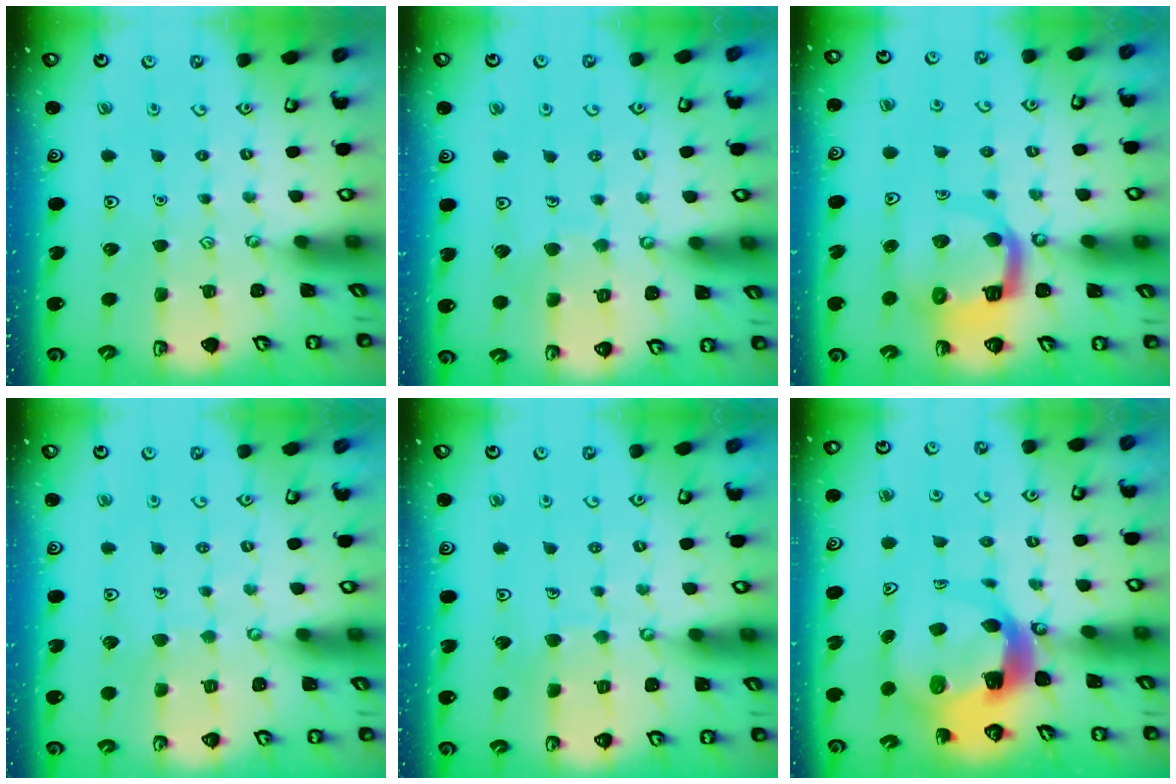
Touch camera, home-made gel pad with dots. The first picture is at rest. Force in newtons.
{"total": 6.2, "press": 6.1, "slide": 0.6}
{"total": 9.0, "press": 9.0, "slide": 1.1}
{"total": 4.3, "press": 4.2, "slide": 0.3}
{"total": 4.9, "press": 4.8, "slide": 0.3}
{"total": 8.7, "press": 8.5, "slide": 1.4}